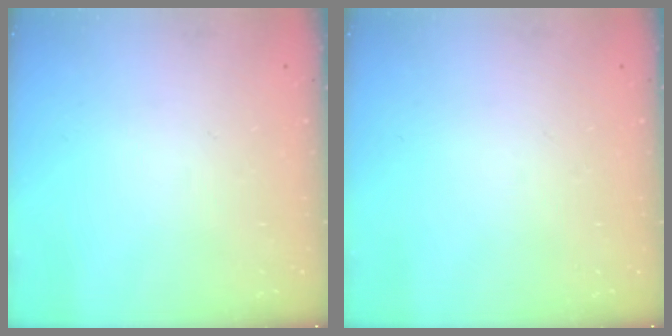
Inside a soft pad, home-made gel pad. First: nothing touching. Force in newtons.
{"total": 0.0}